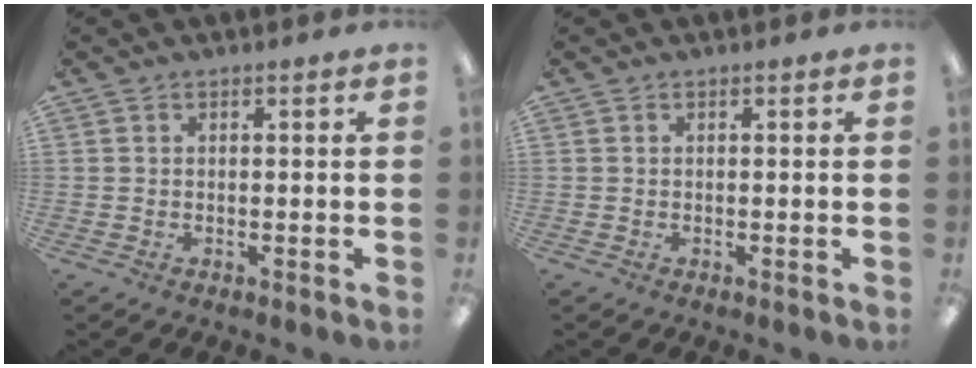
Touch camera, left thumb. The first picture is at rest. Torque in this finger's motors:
{"motor_torque": [0.00, 0.00, -0.01, 0.00, 0.00]}